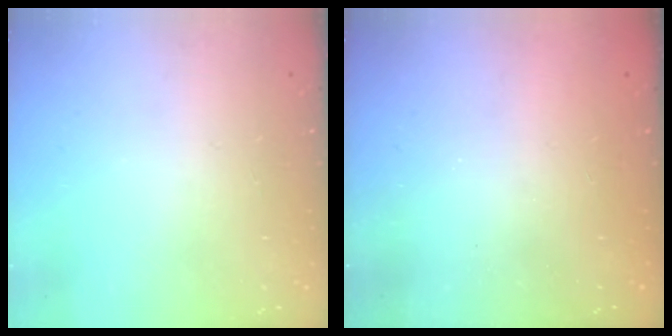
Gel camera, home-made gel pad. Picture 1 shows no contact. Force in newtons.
{"total": 2.3, "press": 2.1, "slide": 0.8}